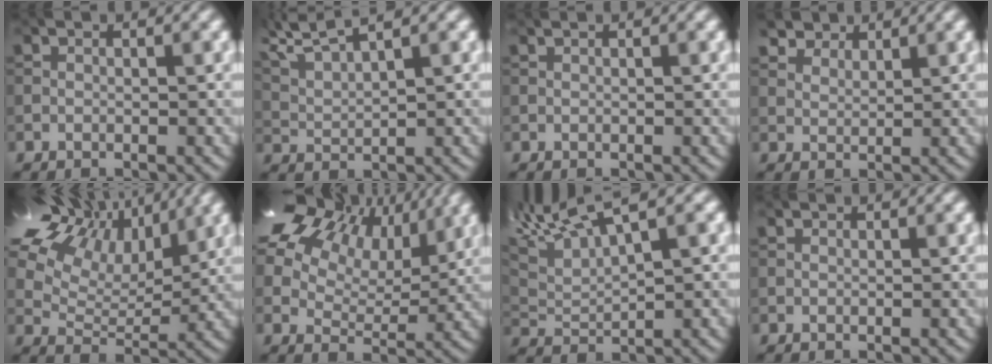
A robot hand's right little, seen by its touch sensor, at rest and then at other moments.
{"total": 5.0, "force": [4.4, 0.2, 2.4], "torque": [-0.075, 0.012, 0.098]}
{"total": 1.2, "force": [0.8, 0.5, 0.7], "torque": [-0.012, 0.010, 0.009]}
{"total": 2.0, "force": [2.0, 0.1, -0.3], "torque": [-0.020, -0.018, 0.078]}
{"total": 13.2, "force": [8.5, 7.3, 7.0], "torque": [-0.173, 0.033, 0.155]}
{"total": 16.1, "force": [8.9, 10.0, 8.9], "torque": [-0.216, 0.048, 0.187]}
{"total": 4.9, "force": [3.6, 0.4, 3.3], "torque": [-0.095, 0.012, 0.097]}
{"total": 0.7, "force": [-0.1, -0.5, -0.5], "torque": [-0.002, -0.012, 0.010]}